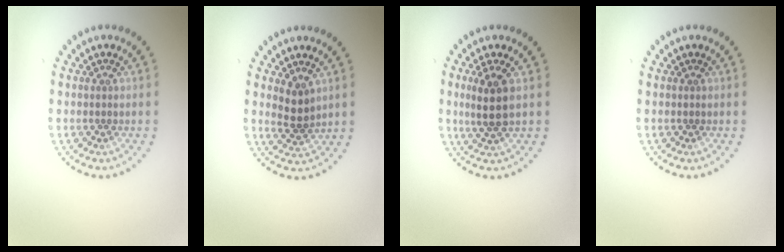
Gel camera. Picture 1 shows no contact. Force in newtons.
{"total": 2.0, "press": 1.8, "slide": 0.9}
{"total": 2.9, "press": 2.5, "slide": 1.4}
{"total": 0.0}